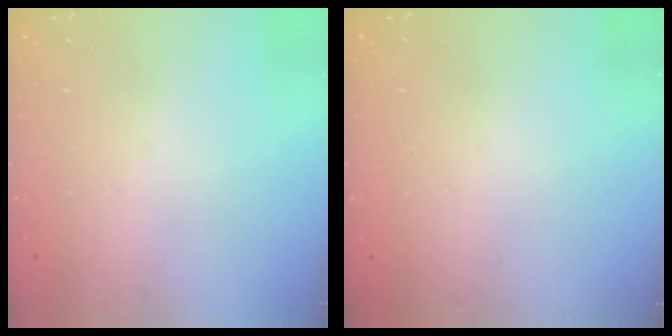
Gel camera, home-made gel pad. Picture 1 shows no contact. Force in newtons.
{"total": 0.0}